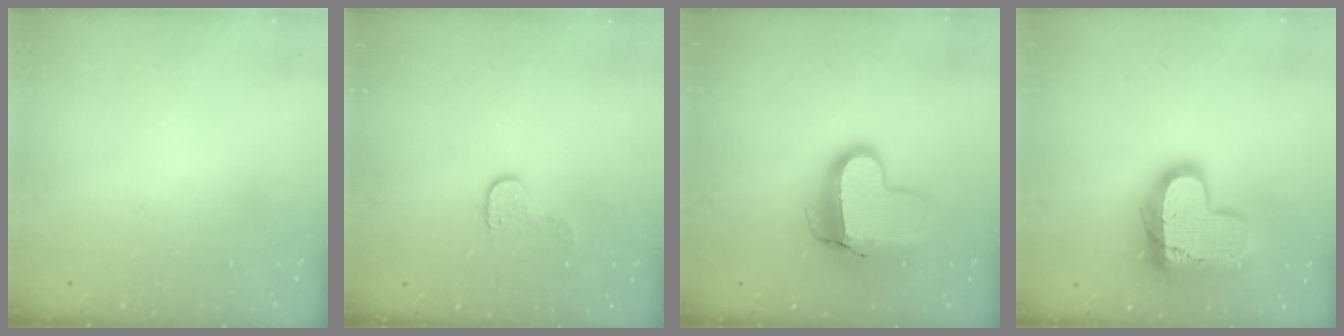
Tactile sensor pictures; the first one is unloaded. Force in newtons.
{"total": 7.4, "press": 7.4, "slide": 0.4}
{"total": 12.7, "press": 12.6, "slide": 1.1}
{"total": 19.0, "press": 19.0, "slide": 1.5}